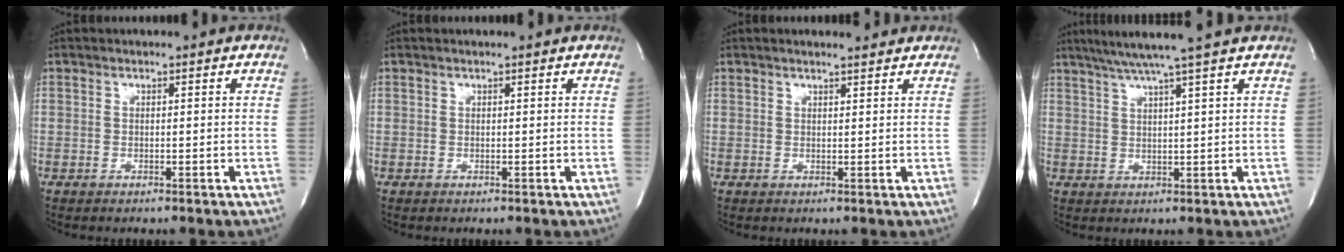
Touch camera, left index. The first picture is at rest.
{"total": 0.8, "force": [0.7, -0.1, 0.3], "torque": [-0.006, 0.003, 0.013]}
{"total": 2.9, "force": [2.7, 0.3, 1.1], "torque": [-0.022, 0.005, 0.034]}
{"total": 7.9, "force": [6.4, -2.0, 4.2], "torque": [-0.064, 0.011, 0.094]}